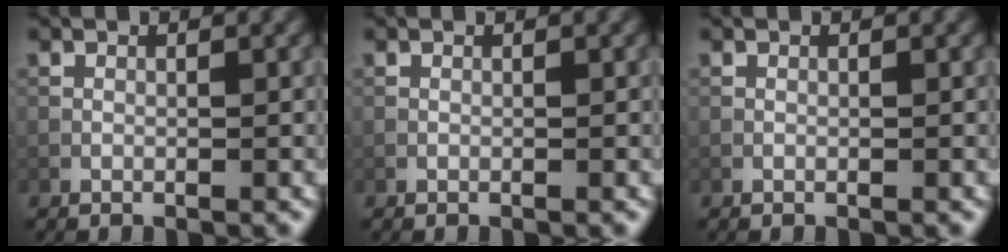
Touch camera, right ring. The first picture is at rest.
{"total": 0.0}
{"total": 0.0}